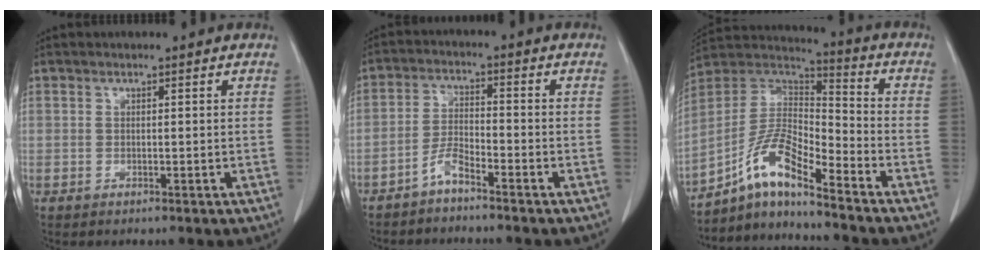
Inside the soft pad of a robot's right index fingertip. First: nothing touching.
{"total": 3.5, "force": [-2.8, 0.2, 2.0], "torque": [-0.039, -0.005, -0.062]}
{"total": 9.9, "force": [-6.9, 1.1, 7.0], "torque": [-0.146, 0.028, -0.132]}